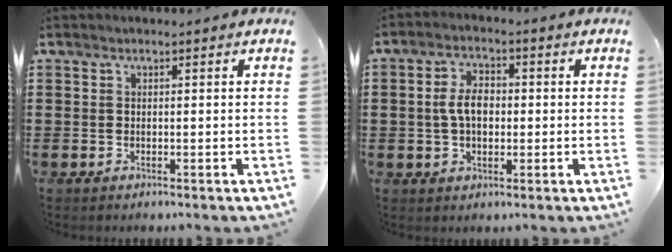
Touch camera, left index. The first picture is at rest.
{"total": 5.3, "force": [0.2, 3.0, 4.3], "torque": [-0.101, 0.007, -0.004]}